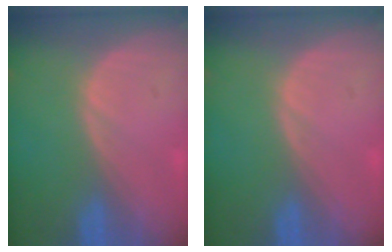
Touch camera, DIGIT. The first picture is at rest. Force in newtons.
{"total": 0.0}